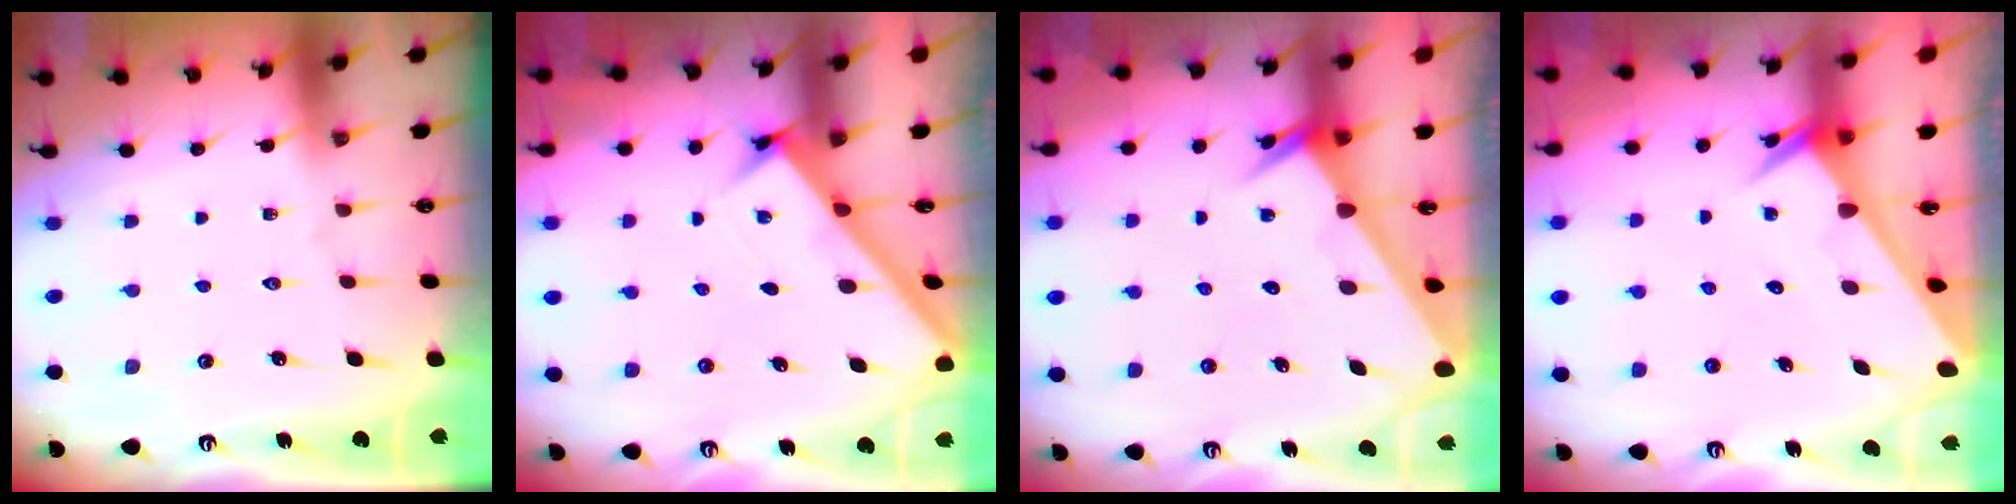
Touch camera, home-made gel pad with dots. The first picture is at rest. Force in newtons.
{"total": 2.9, "press": 2.8, "slide": 0.4}
{"total": 2.5, "press": 2.5, "slide": 0.1}
{"total": 2.9, "press": 2.9, "slide": 0.0}